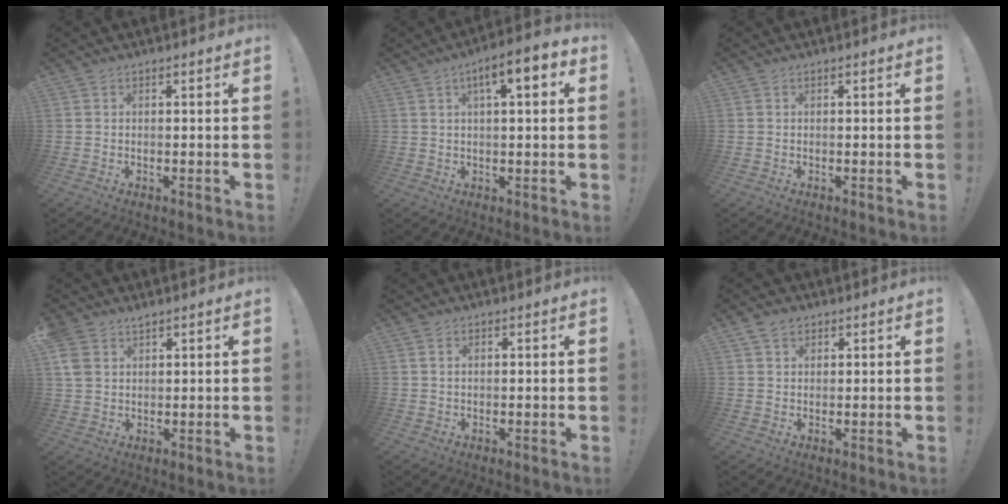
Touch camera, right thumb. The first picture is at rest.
{"total": 7.9, "force": [2.6, 2.1, 7.2], "torque": [-0.098, -0.010, 0.035]}
{"total": 0.0}
{"total": 5.2, "force": [3.0, 3.5, 2.4], "torque": [-0.043, -0.014, 0.058]}
{"total": 1.2, "force": [0.6, 0.8, 0.7], "torque": [-0.015, 0.004, 0.011]}
{"total": 3.5, "force": [2.2, 2.3, 1.3], "torque": [-0.015, -0.007, 0.040]}